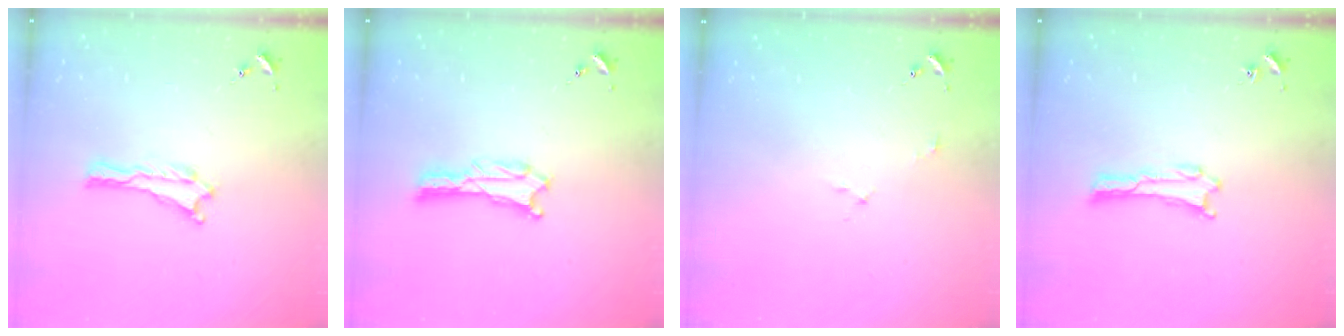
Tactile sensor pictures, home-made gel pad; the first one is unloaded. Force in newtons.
{"total": 0.7, "press": 0.7, "slide": 0.1}
{"total": 2.2, "press": 2.2, "slide": 0.2}
{"total": 0.0}